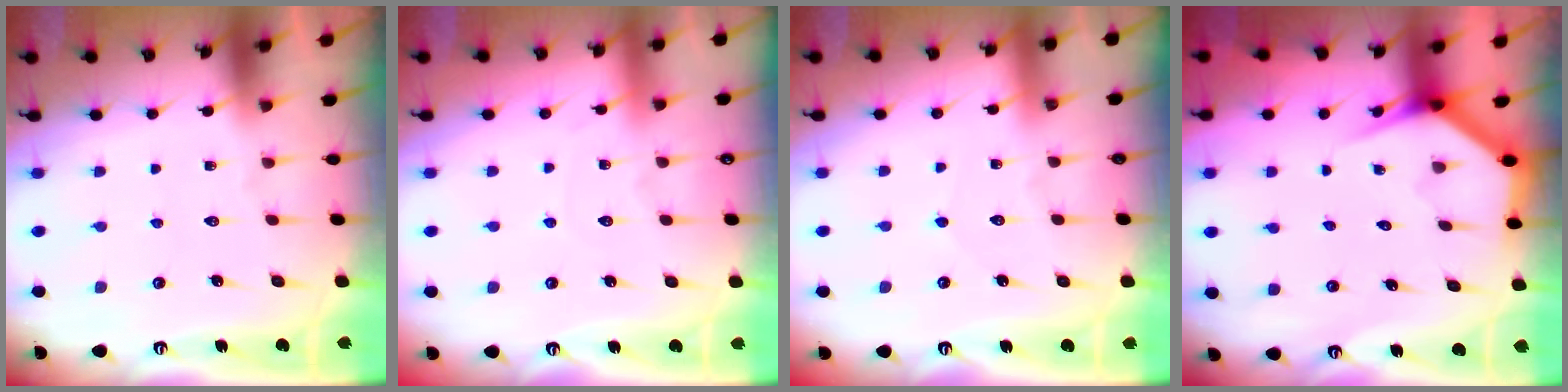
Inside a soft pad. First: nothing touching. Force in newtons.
{"total": 2.7, "press": 2.7, "slide": 0.3}
{"total": 3.5, "press": 3.5, "slide": 0.5}
{"total": 3.4, "press": 3.4, "slide": 0.3}